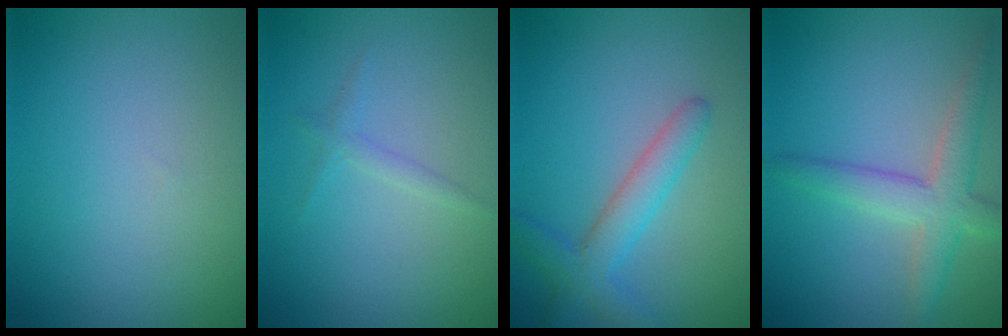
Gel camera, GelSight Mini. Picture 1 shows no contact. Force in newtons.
{"total": 1.0, "press": 1.0, "slide": 0.1}
{"total": 3.5, "press": 3.5, "slide": 0.2}
{"total": 4.0, "press": 4.0, "slide": 0.3}